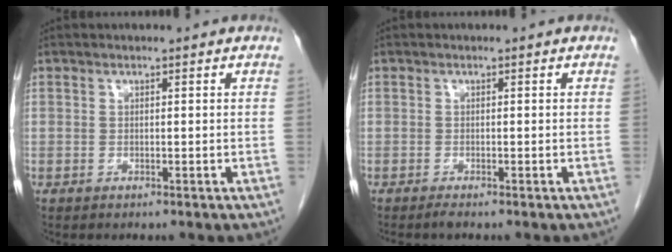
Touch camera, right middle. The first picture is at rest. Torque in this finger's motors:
{"motor_torque": [0.32, -0.16, 0.00, 0.00]}